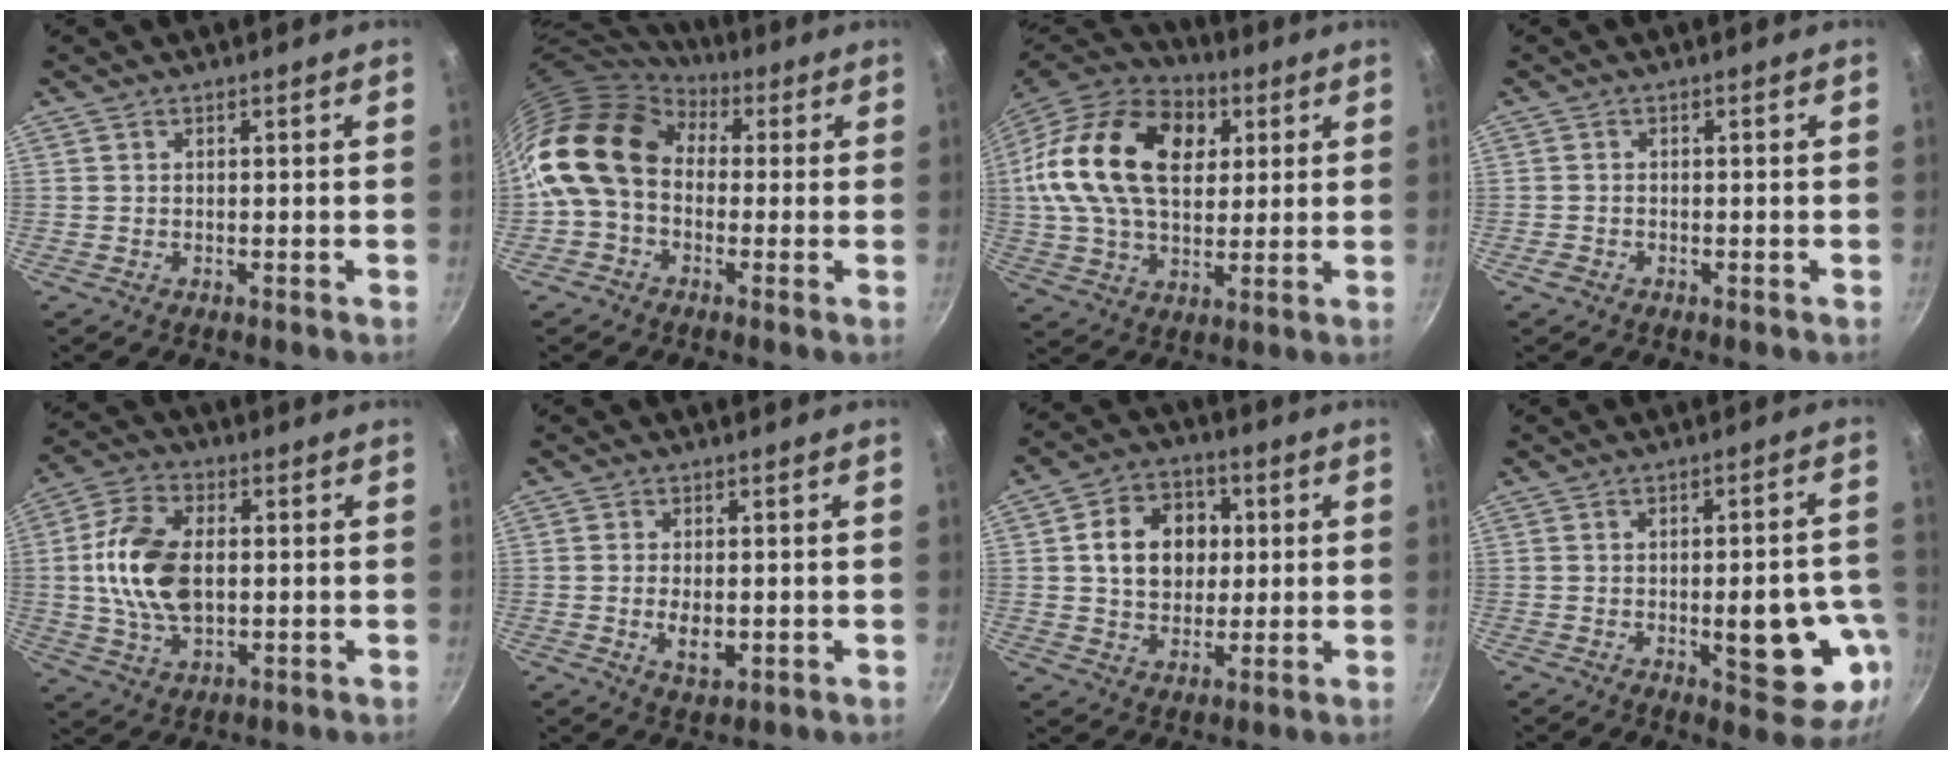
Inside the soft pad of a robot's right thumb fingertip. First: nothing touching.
{"total": 15.2, "force": [1.6, 11.5, 9.9], "torque": [-0.170, 0.030, 0.009]}
{"total": 25.2, "force": [6.2, 16.2, 18.3], "torque": [-0.322, 0.014, 0.097]}
{"total": 1.4, "force": [-0.8, 0.9, 0.6], "torque": [-0.017, 0.005, -0.017]}
{"total": 14.0, "force": [0.6, 8.6, 11.0], "torque": [-0.197, 0.010, 0.005]}
{"total": 4.6, "force": [-0.6, 2.5, 3.8], "torque": [-0.068, -0.005, -0.006]}
{"total": 12.8, "force": [2.0, 10.2, 7.5], "torque": [-0.089, 0.012, 0.029]}
{"total": 13.7, "force": [-3.4, 5.6, 12.0], "torque": [-0.118, 0.019, -0.038]}